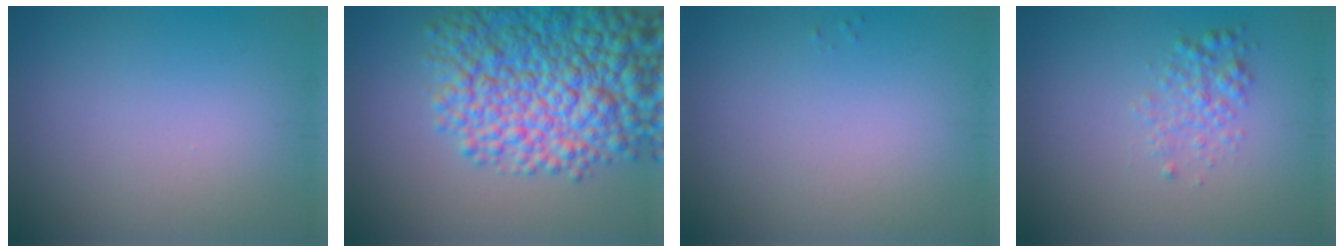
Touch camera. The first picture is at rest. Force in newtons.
{"total": 10.5, "press": 10.5, "slide": 0.3}
{"total": 0.0}
{"total": 1.9, "press": 1.9, "slide": 0.0}